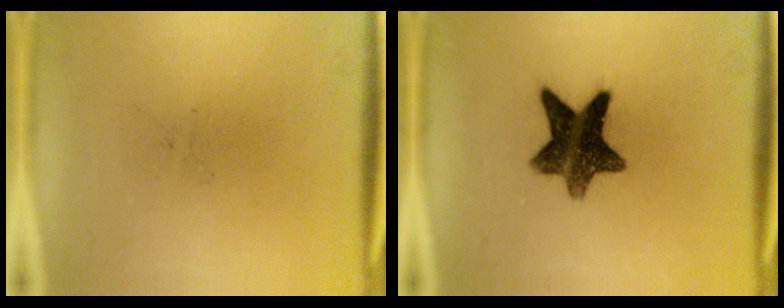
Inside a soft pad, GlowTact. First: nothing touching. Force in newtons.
{"total": 11.3}